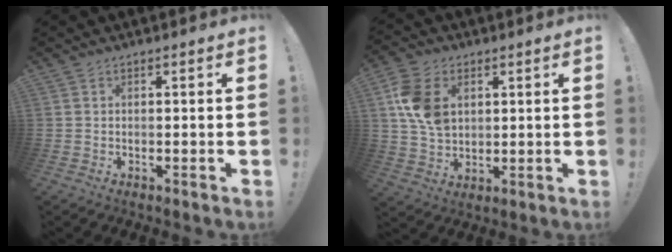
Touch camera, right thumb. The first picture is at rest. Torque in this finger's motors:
{"motor_torque": [0.13, 1.37, 0.92, 0.23, 0.49]}